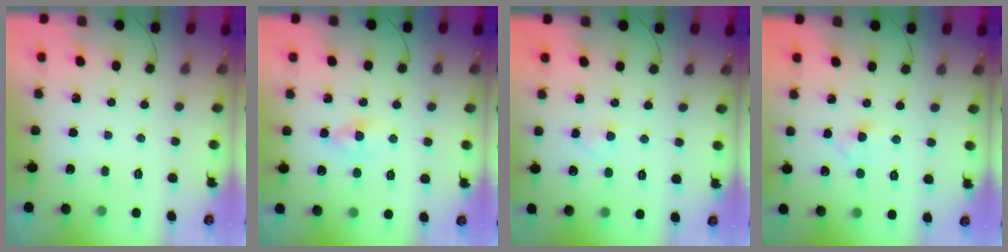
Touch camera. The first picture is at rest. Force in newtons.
{"total": 1.8, "press": 1.5, "slide": 1.0}
{"total": 1.9, "press": 1.7, "slide": 0.8}
{"total": 3.5, "press": 3.2, "slide": 1.4}